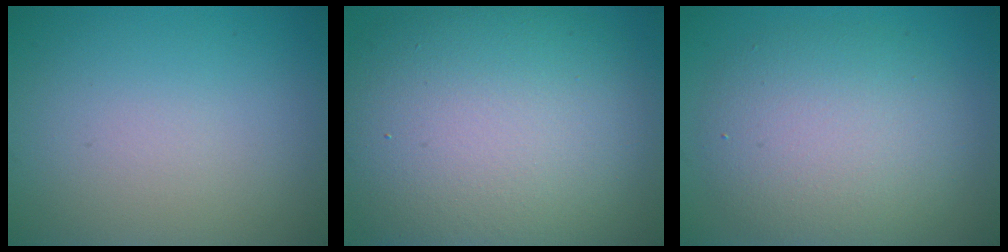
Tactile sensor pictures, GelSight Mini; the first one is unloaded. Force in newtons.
{"total": 14.5, "press": 14.5, "slide": 0.7}
{"total": 6.3, "press": 6.3, "slide": 0.5}